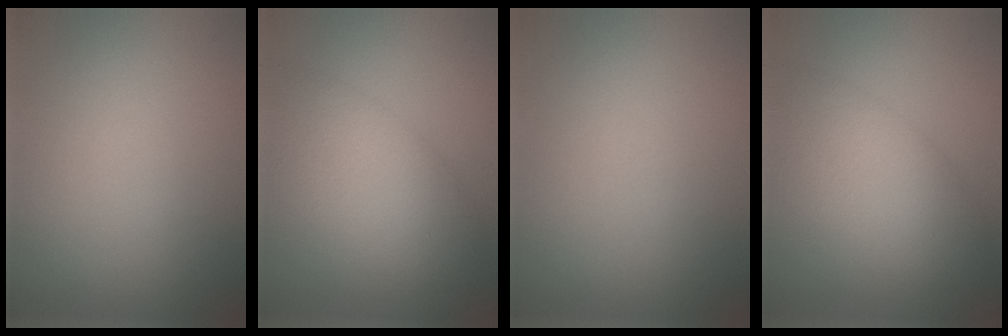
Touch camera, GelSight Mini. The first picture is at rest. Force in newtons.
{"total": 7.4, "press": 7.4, "slide": 0.2}
{"total": 0.0}
{"total": 7.4, "press": 7.4, "slide": 0.2}